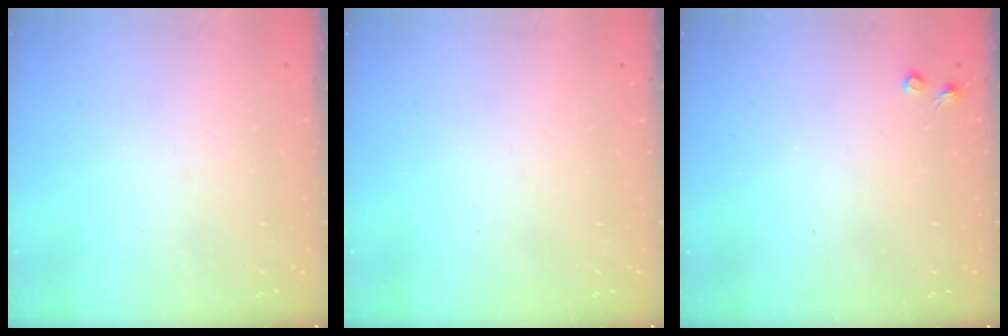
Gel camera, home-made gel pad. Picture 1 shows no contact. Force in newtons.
{"total": 0.0}
{"total": 2.7, "press": 2.7, "slide": 0.4}